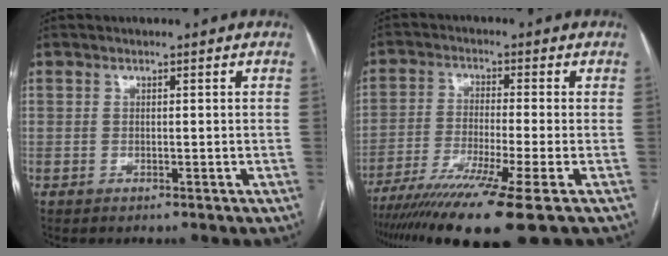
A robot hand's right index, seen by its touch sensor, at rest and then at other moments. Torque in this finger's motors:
{"motor_torque": [1.09, -1.04, 1.05, 0.21]}